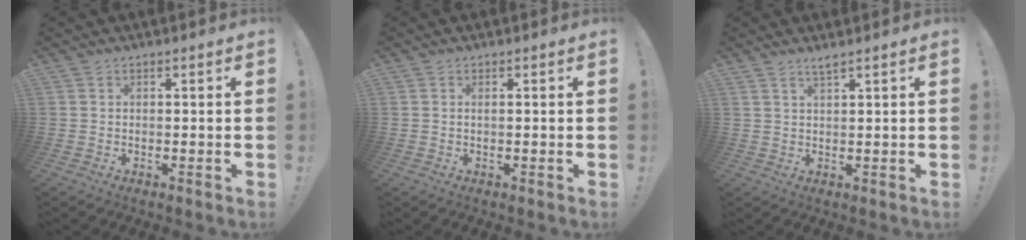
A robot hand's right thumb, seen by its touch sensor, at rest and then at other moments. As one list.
[{"total": 0.6, "force": [0.3, 0.1, 0.5], "torque": [-0.003, -0.002, 0.004]}, {"total": 2.3, "force": [1.9, -0.1, 1.4], "torque": [-0.037, -0.004, 0.035]}]